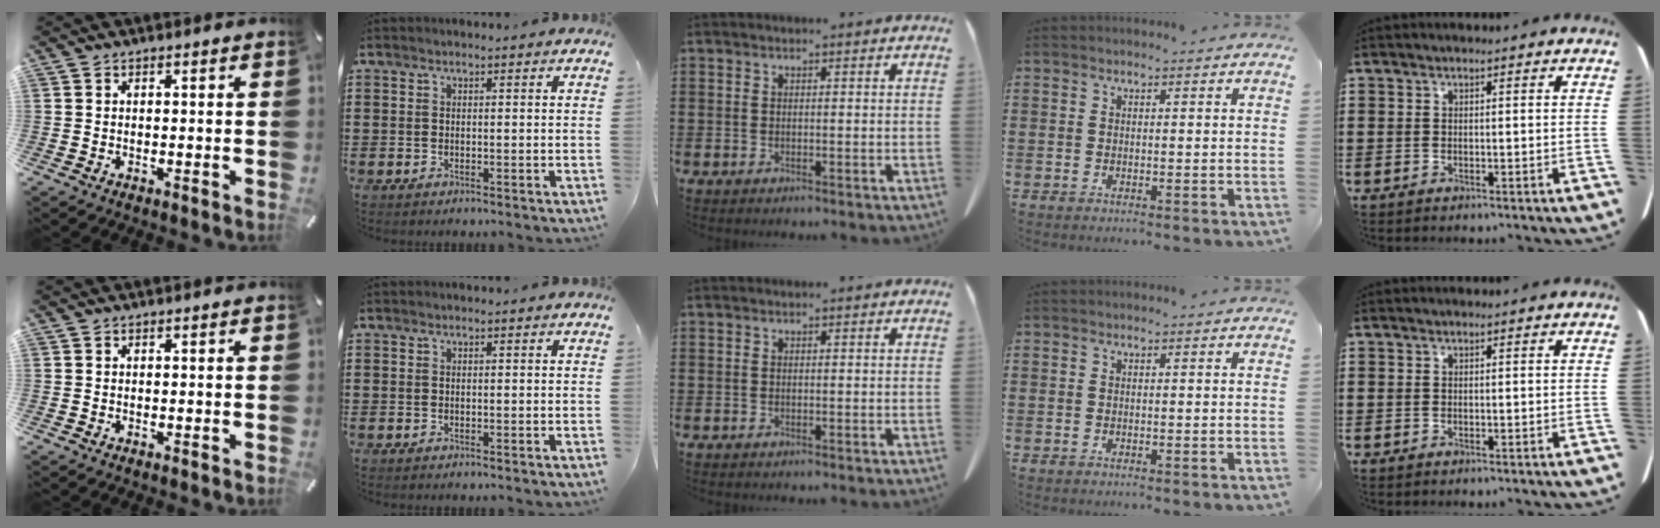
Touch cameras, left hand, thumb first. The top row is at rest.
{}